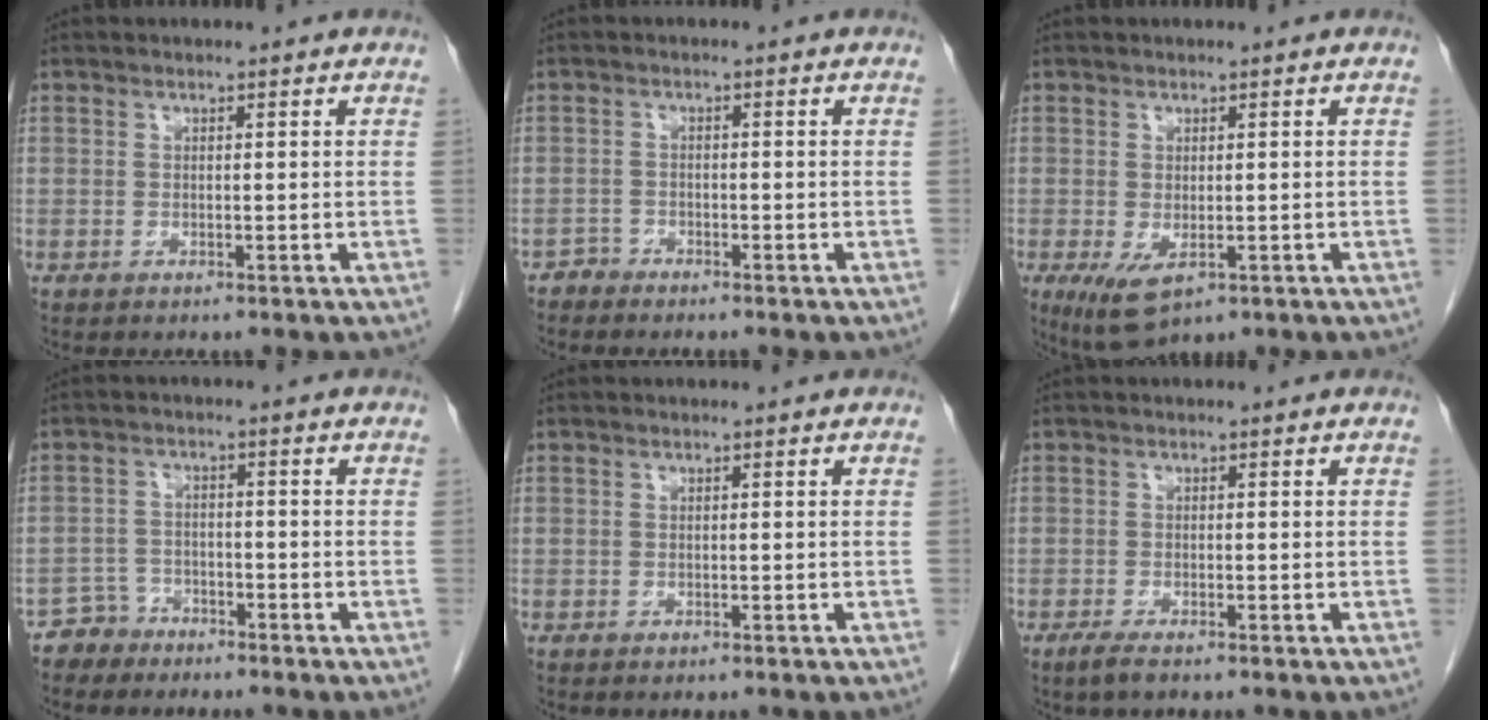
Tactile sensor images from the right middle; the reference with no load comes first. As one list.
[{"total": 1.3, "force": [-1.2, 0.4, -0.4], "torque": [0.012, 0.000, -0.026]}, {"total": 5.3, "force": [-2.0, 2.5, 4.2], "torque": [-0.075, -0.018, -0.018]}, {"total": 3.5, "force": [-2.8, 2.0, -0.6], "torque": [0.009, 0.007, -0.053]}, {"total": 0.0}, {"total": 2.0, "force": [-1.4, 0.3, 1.3], "torque": [-0.035, -0.006, -0.028]}]